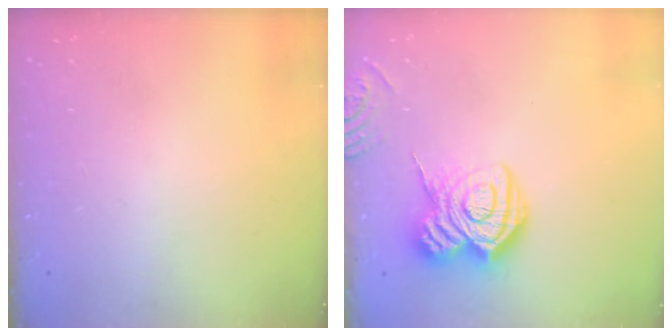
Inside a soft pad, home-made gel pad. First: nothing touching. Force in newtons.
{"total": 14.7, "press": 14.6, "slide": 1.0}